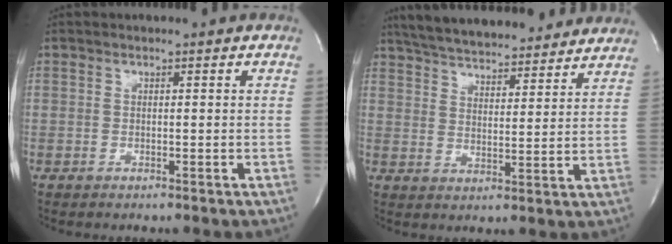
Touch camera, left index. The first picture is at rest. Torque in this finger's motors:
{"motor_torque": [0.84, -0.93, 0.35, 0.20]}